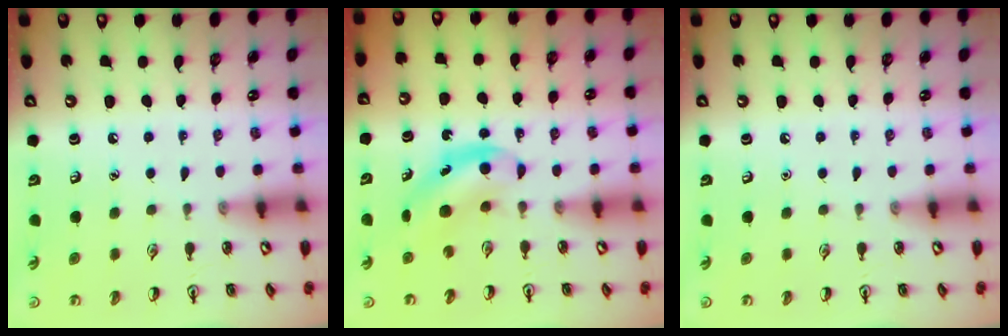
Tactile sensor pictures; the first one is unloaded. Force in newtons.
{"total": 5.1, "press": 5.0, "slide": 0.9}
{"total": 0.0}